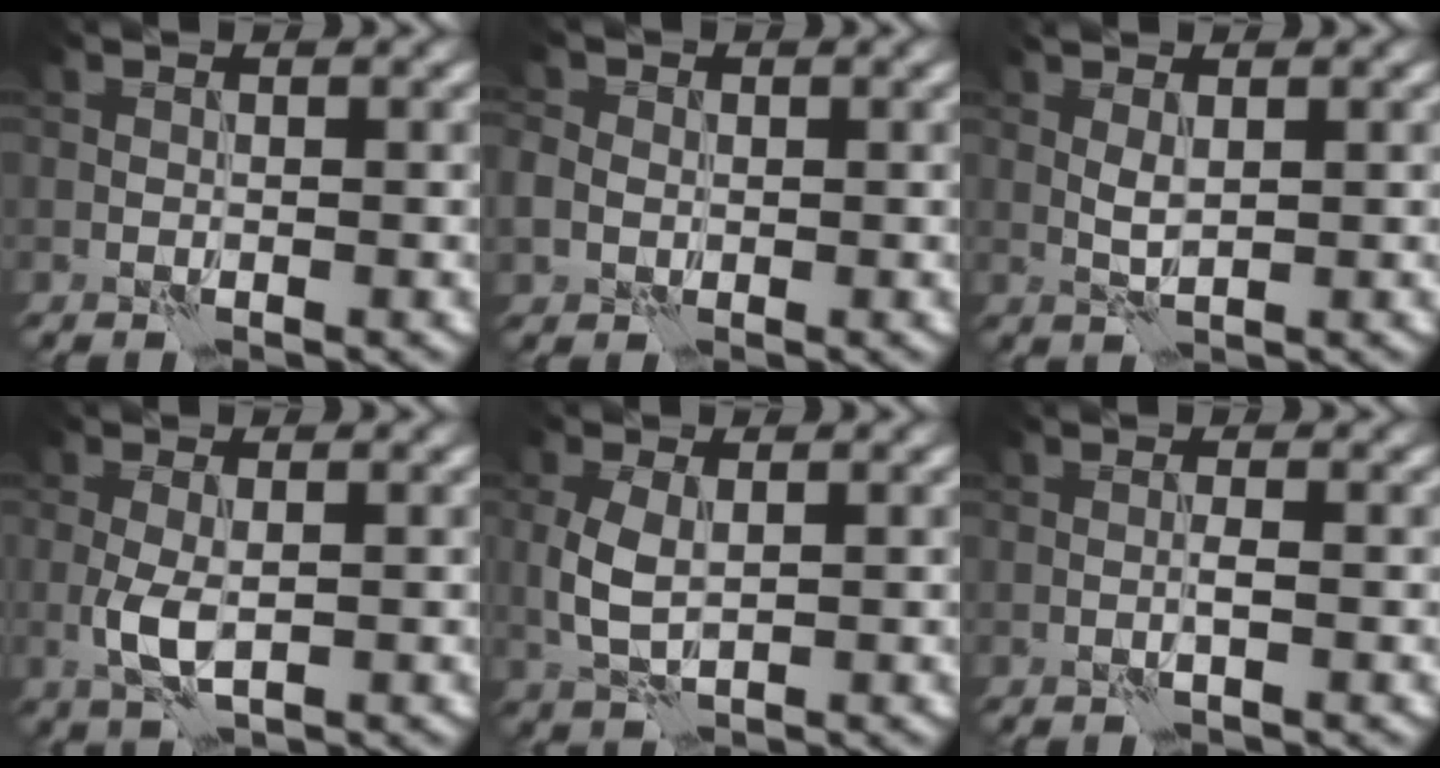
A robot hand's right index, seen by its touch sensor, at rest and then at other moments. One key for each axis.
{"total": 2.7, "fx": 0.2, "fy": 2.5, "fz": 0.9, "tx": -0.010, "ty": 0.007, "tz": -0.007}
{"total": 1.4, "fx": 0.8, "fy": 0.4, "fz": 1.1, "tx": -0.032, "ty": 0.002, "tz": 0.017}
{"total": 3.0, "fx": -0.3, "fy": 1.4, "fz": 2.6, "tx": -0.062, "ty": -0.007, "tz": -0.006}
{"total": 3.2, "fx": 0.4, "fy": 1.9, "fz": 2.5, "tx": -0.064, "ty": 0.000, "tz": 0.010}
{"total": 0.6, "fx": 0.0, "fy": -0.1, "fz": 0.6, "tx": -0.014, "ty": 0.003, "tz": -0.004}